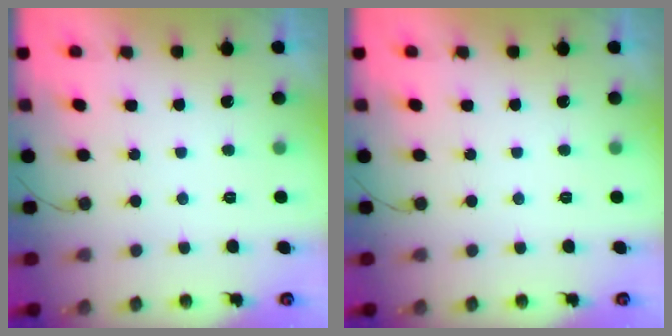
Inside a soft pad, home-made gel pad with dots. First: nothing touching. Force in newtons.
{"total": 0.0}